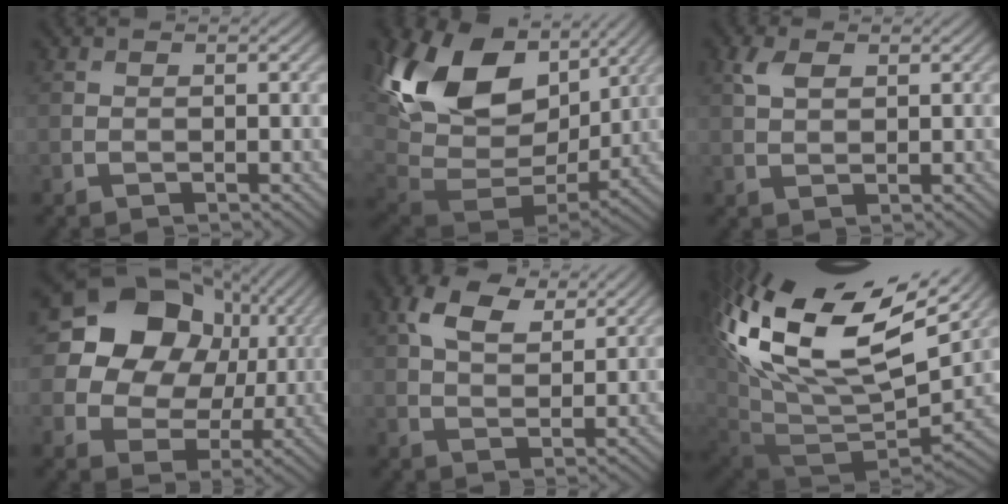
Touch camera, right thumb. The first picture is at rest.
{"total": 19.3, "force": [6.4, 12.8, 12.9], "torque": [-0.272, 0.001, 0.131]}
{"total": 3.1, "force": [1.5, 1.7, 2.1], "torque": [-0.051, 0.005, 0.030]}
{"total": 17.7, "force": [5.4, 14.9, 7.7], "torque": [-0.213, 0.051, 0.101]}
{"total": 6.7, "force": [3.5, 3.5, 4.5], "torque": [-0.096, 0.005, 0.063]}
{"total": 19.8, "force": [9.9, 10.2, 13.8], "torque": [-0.278, 0.022, 0.197]}